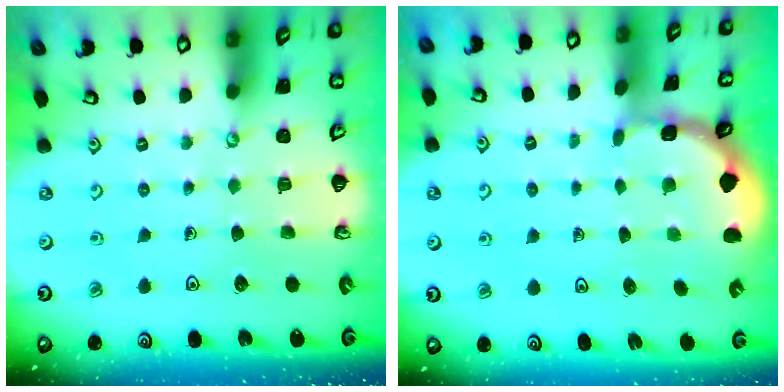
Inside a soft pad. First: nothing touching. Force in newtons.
{"total": 1.6, "press": 1.6, "slide": 0.2}